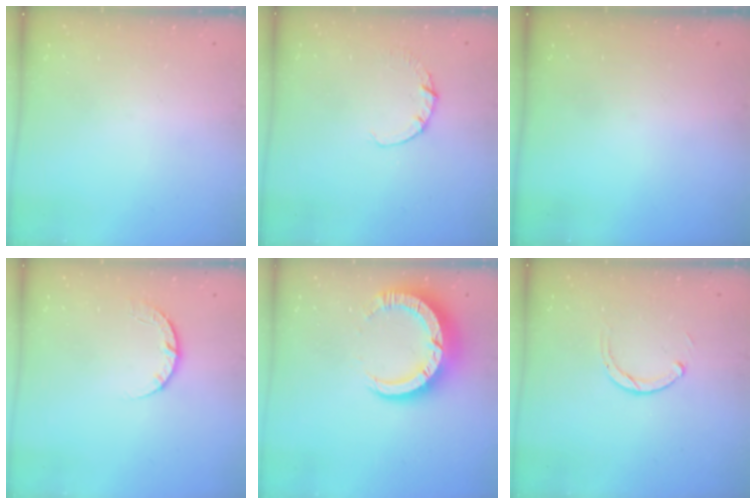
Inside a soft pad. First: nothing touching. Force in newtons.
{"total": 1.9, "press": 1.9, "slide": 0.3}
{"total": 0.0}
{"total": 4.6, "press": 4.5, "slide": 0.7}
{"total": 10.4, "press": 10.4, "slide": 1.1}
{"total": 2.3, "press": 2.3, "slide": 0.3}